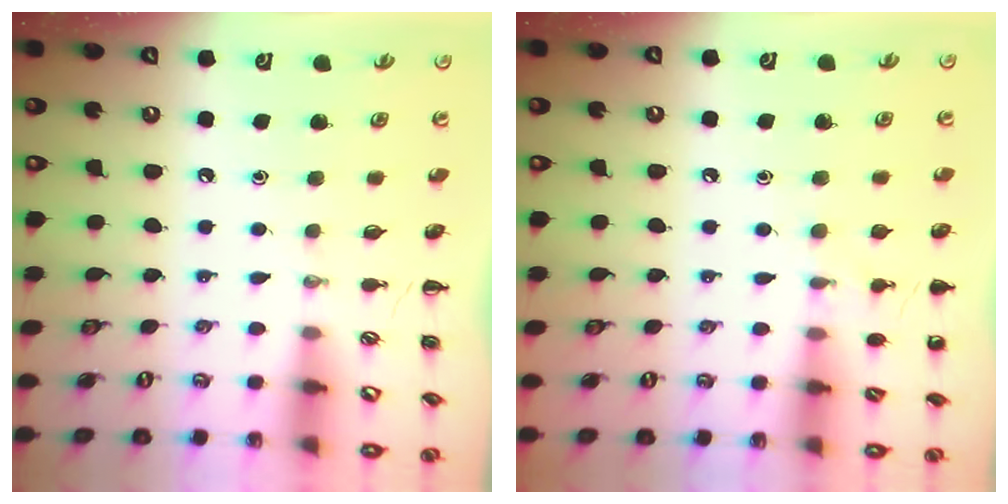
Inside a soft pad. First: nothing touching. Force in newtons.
{"total": 6.7, "press": 6.4, "slide": 1.9}